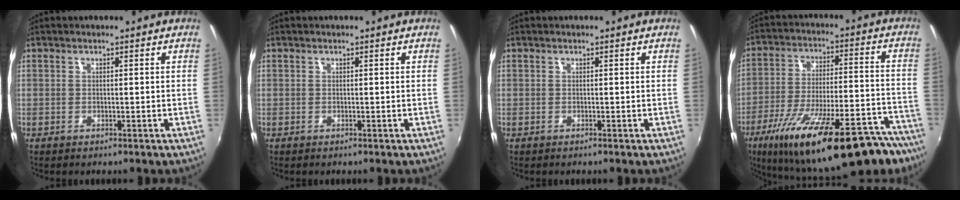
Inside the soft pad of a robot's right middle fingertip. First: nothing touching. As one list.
[{"total": 0.0}, {"total": 0.0}, {"total": 31.4, "force": [-22.9, 8.7, 19.7], "torque": [-0.310, -0.036, -0.317]}]